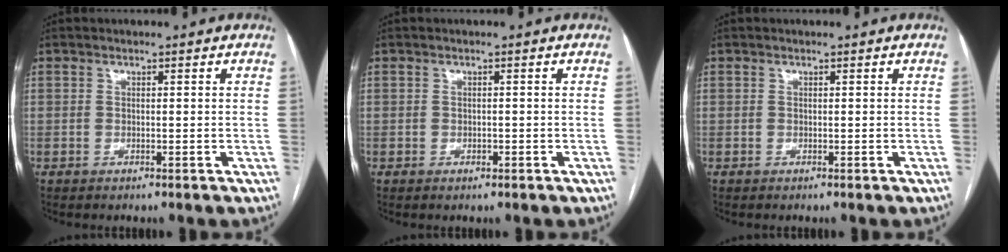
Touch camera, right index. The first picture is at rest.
{"total": 0.5, "force": [-0.3, 0.3, 0.3], "torque": [-0.005, 0.000, -0.004]}
{"total": 0.0}